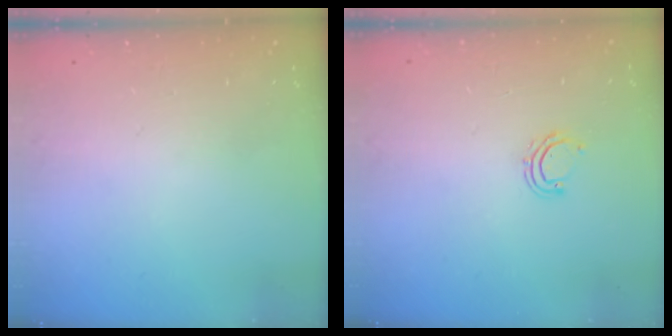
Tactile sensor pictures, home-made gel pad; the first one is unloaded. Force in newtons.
{"total": 5.9, "press": 5.8, "slide": 1.3}